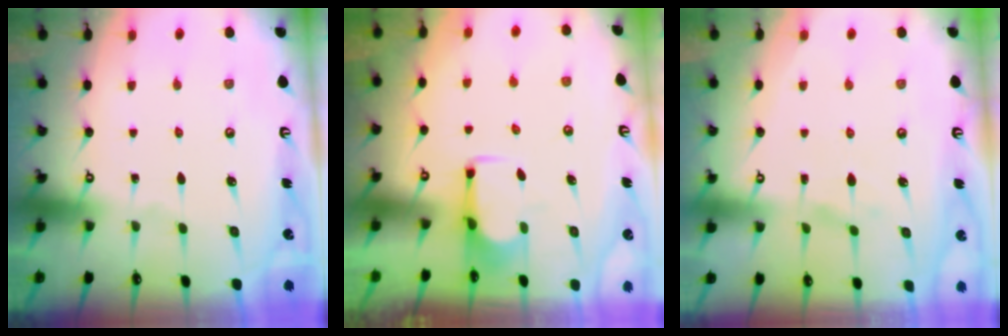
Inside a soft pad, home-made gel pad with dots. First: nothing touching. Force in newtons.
{"total": 2.3, "press": 2.2, "slide": 0.8}
{"total": 2.3, "press": 2.1, "slide": 1.1}